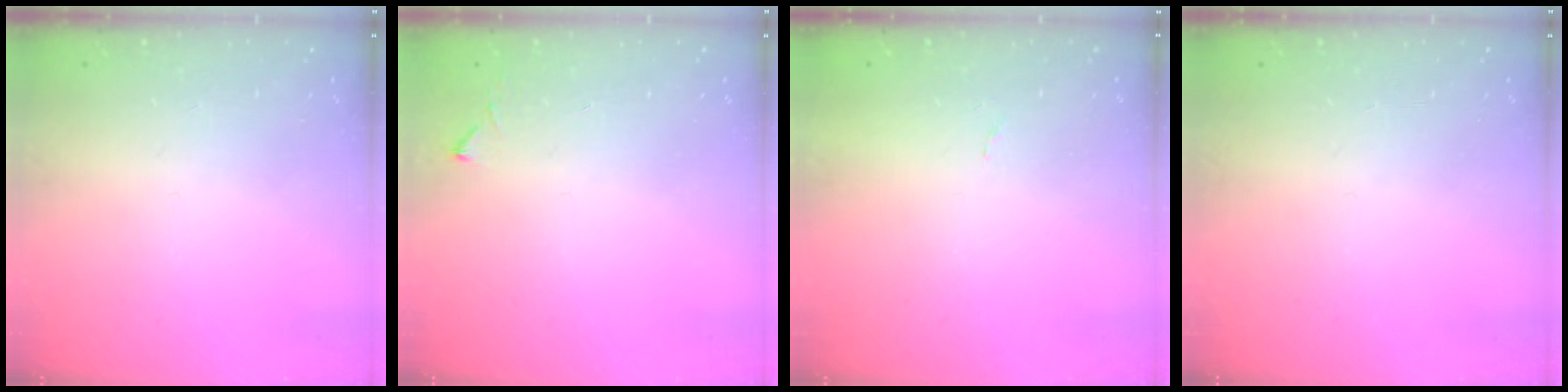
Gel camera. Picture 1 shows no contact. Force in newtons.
{"total": 4.8, "press": 4.8, "slide": 0.6}
{"total": 4.3, "press": 4.2, "slide": 0.3}
{"total": 0.0}